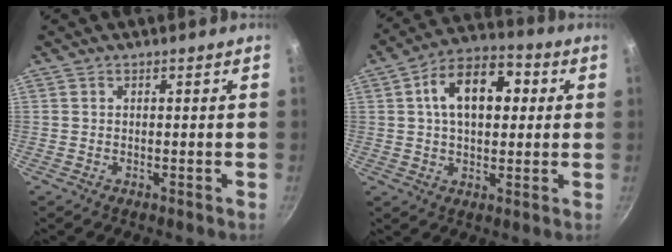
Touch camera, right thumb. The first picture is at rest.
{"total": 14.3, "force": [2.9, 8.8, 11.0], "torque": [-0.135, 0.020, 0.031]}